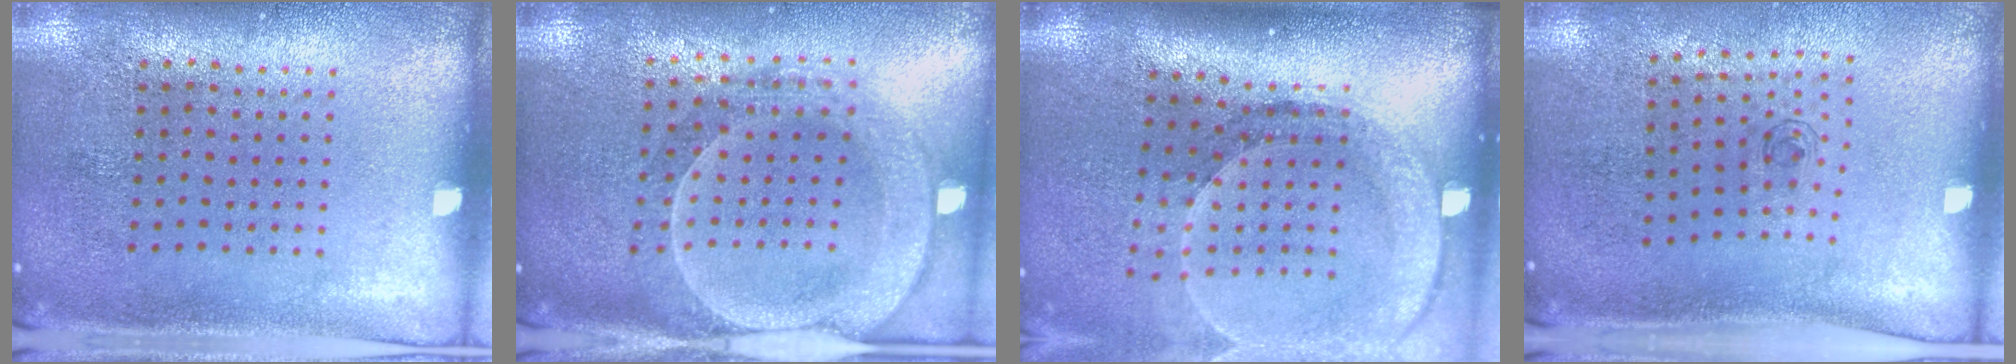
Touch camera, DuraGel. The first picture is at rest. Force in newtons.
{"total": 2.2, "press": 2.0, "slide": 0.9}
{"total": 2.8, "press": 2.1, "slide": 1.8}
{"total": 0.5, "press": 0.3, "slide": 0.5}